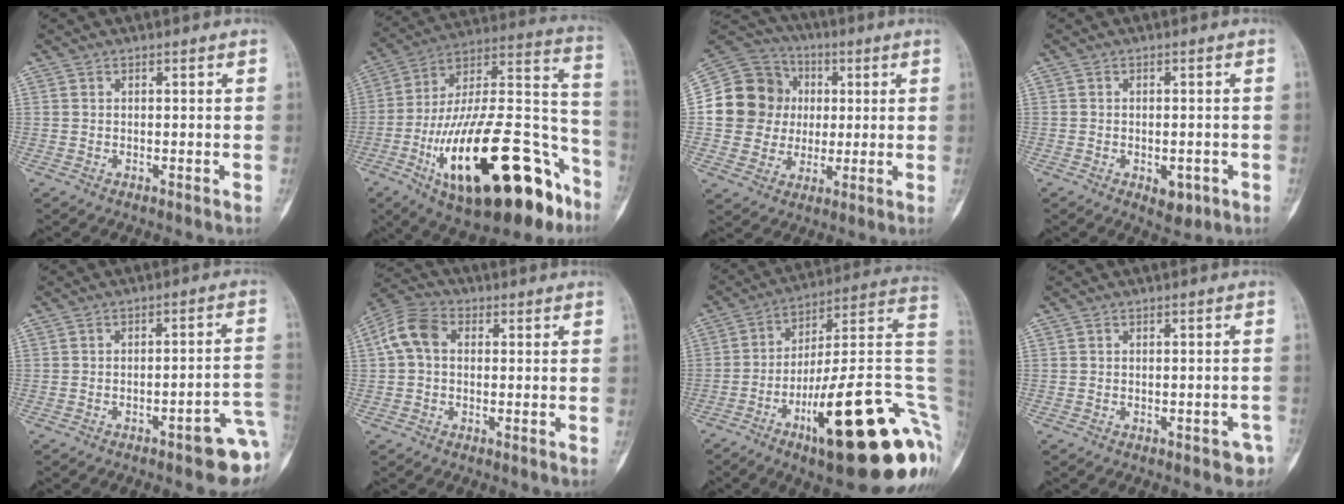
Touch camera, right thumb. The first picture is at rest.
{"total": 35.1, "force": [-16.5, 13.4, 27.9], "torque": [-0.405, 0.069, -0.259]}
{"total": 16.0, "force": [1.4, 14.8, 5.9], "torque": [-0.079, 0.026, 0.029]}
{"total": 3.8, "force": [-1.4, 2.3, 2.7], "torque": [-0.025, 0.004, -0.010]}
{"total": 9.4, "force": [-4.1, 2.3, 8.1], "torque": [-0.086, 0.031, -0.046]}
{"total": 7.3, "force": [0.9, 5.2, 5.0], "torque": [-0.101, 0.026, 0.009]}
{"total": 30.9, "force": [-9.4, 8.1, 28.3], "torque": [-0.314, 0.047, -0.135]}
{"total": 3.0, "force": [-1.9, 1.5, 1.7], "torque": [-0.008, 0.013, -0.020]}